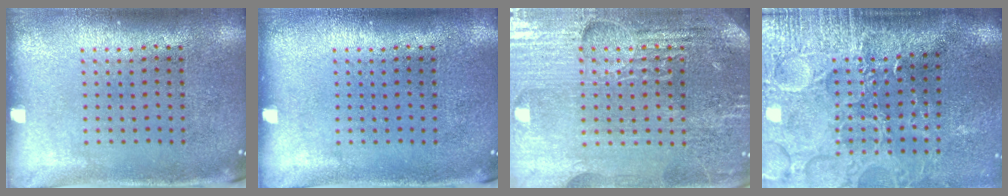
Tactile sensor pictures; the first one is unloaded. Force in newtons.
{"total": 0.0}
{"total": 4.8, "press": 4.5, "slide": 1.7}
{"total": 4.4, "press": 3.8, "slide": 2.2}